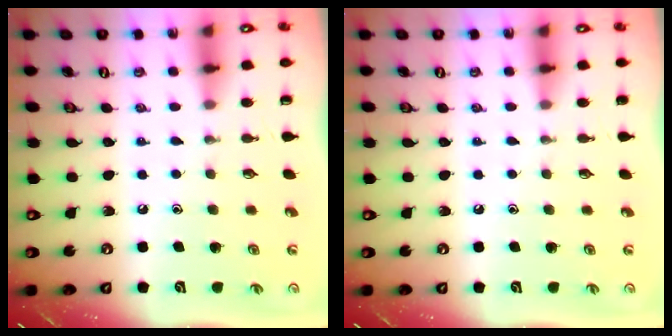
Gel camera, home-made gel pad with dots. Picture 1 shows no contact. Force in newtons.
{"total": 0.0}